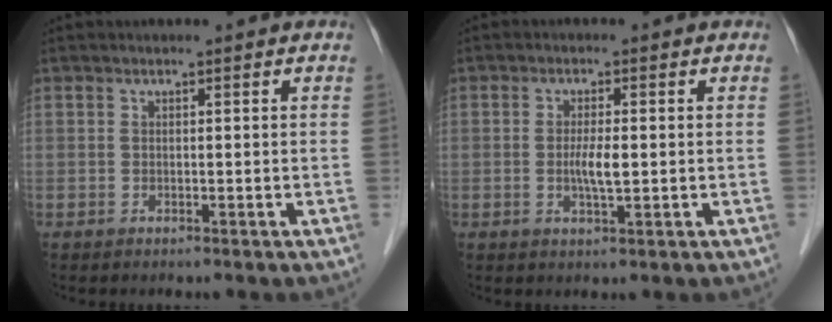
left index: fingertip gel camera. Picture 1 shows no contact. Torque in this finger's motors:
{"motor_torque": [0.32, 0.20, 0.09, 0.03]}